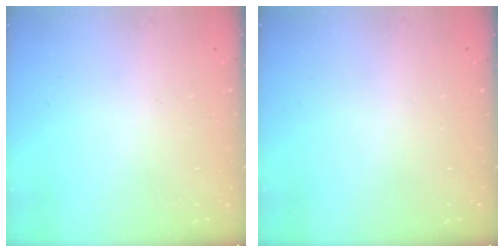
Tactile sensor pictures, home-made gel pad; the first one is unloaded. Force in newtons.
{"total": 0.0}